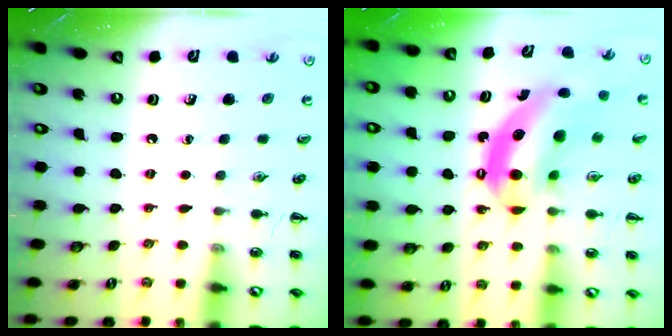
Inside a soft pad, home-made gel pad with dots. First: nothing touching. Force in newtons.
{"total": 10.2, "press": 9.9, "slide": 2.5}